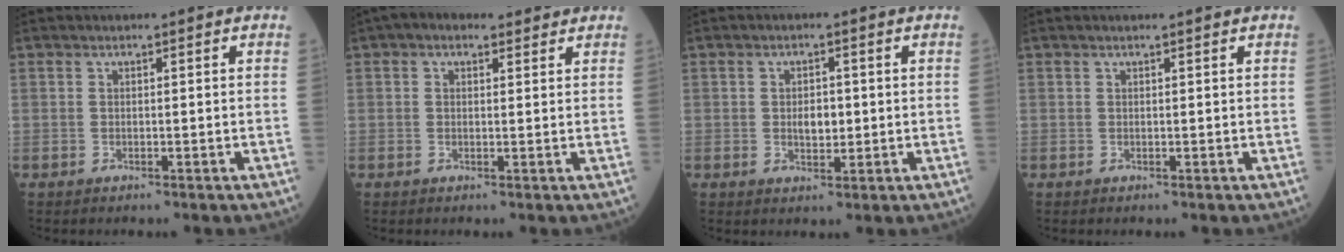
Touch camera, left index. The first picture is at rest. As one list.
[{"total": 4.2, "force": [2.9, 2.2, 2.1], "torque": [-0.037, 0.032, 0.047]}, {"total": 3.0, "force": [0.0, 1.7, 2.5], "torque": [-0.042, 0.001, 0.003]}, {"total": 1.1, "force": [0.9, -0.2, 0.5], "torque": [-0.010, 0.003, 0.015]}]